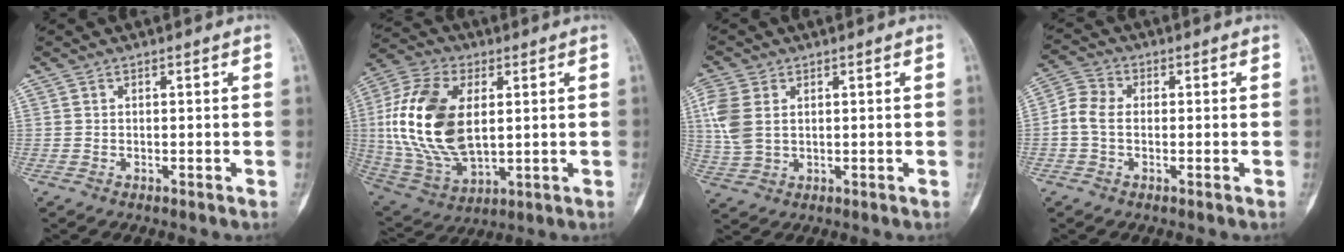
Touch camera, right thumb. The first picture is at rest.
{"total": 20.4, "force": [2.6, 11.8, 16.5], "torque": [-0.334, -0.011, 0.055]}
{"total": 7.4, "force": [1.8, 4.9, 5.2], "torque": [-0.129, 0.002, 0.040]}
{"total": 5.1, "force": [-0.7, 3.6, 3.5], "torque": [-0.074, 0.016, -0.023]}